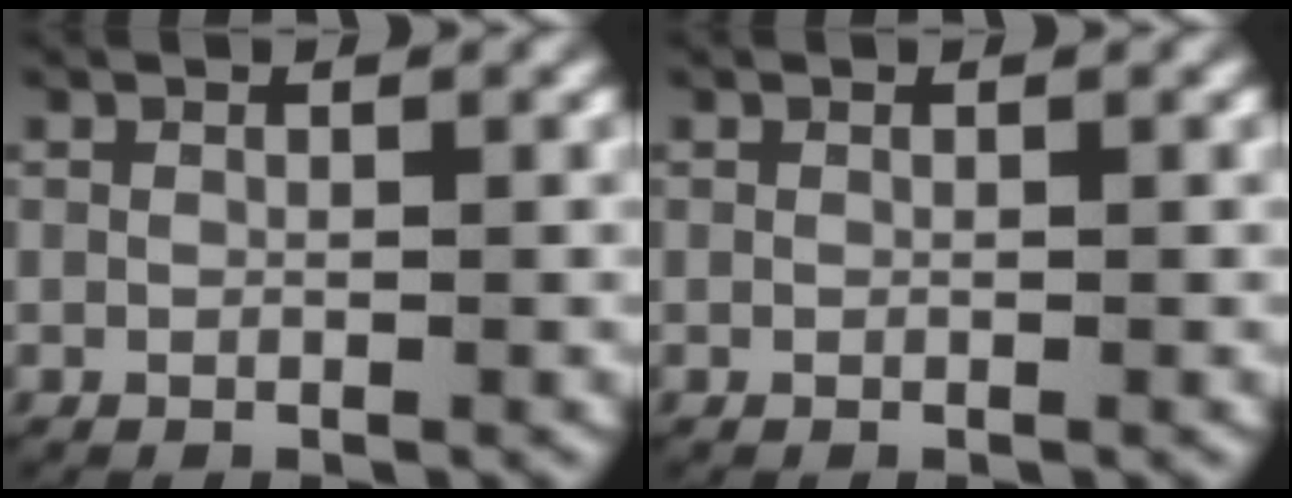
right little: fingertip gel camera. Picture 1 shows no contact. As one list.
[{"total": 0.0}]